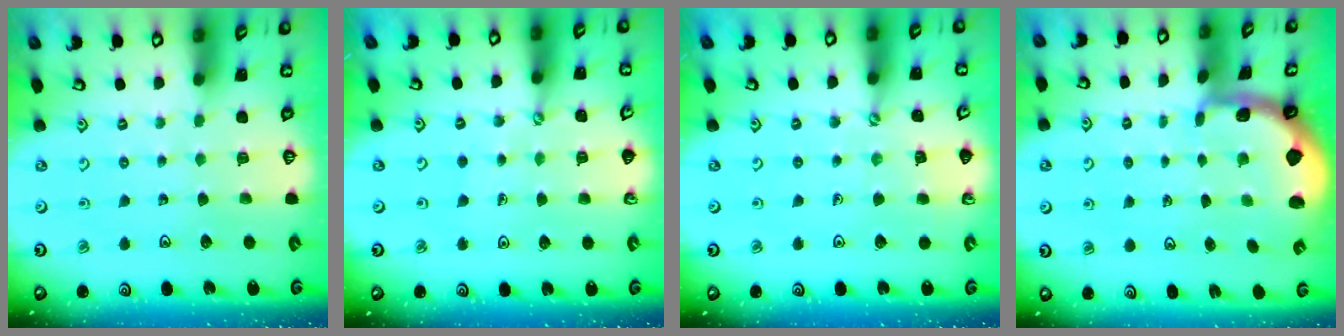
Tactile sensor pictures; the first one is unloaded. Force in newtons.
{"total": 1.4, "press": 1.3, "slide": 0.1}
{"total": 2.7, "press": 2.7, "slide": 0.4}
{"total": 1.1, "press": 1.0, "slide": 0.4}